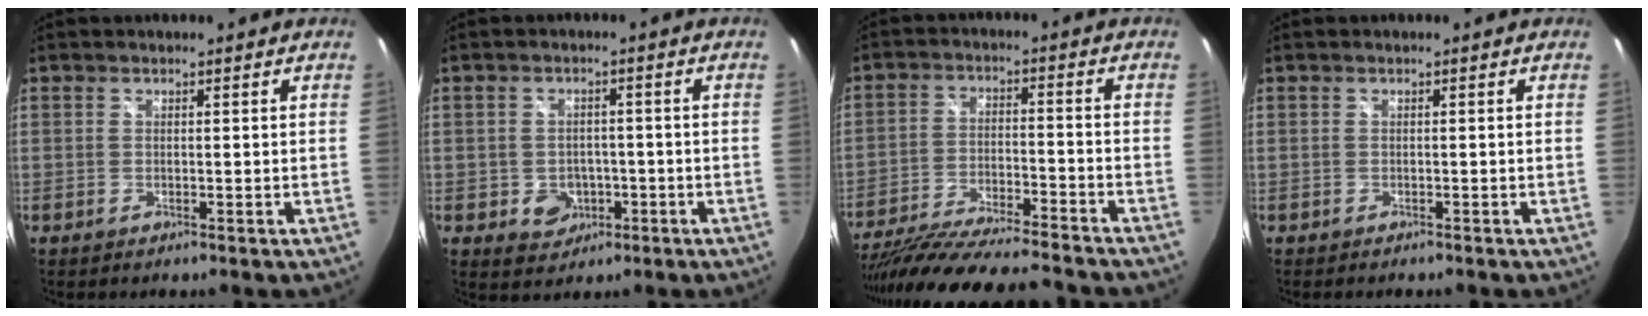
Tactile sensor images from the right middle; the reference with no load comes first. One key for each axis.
{"total": 5.3, "fx": -1.8, "fy": 4.7, "fz": 1.8, "tx": -0.045, "ty": 0.007, "tz": -0.011}
{"total": 21.8, "fx": -19.0, "fy": 2.5, "fz": 10.4, "tx": -0.196, "ty": -0.046, "tz": -0.300}
{"total": 0.8, "fx": -0.7, "fy": 0.2, "fz": 0.2, "tx": -0.006, "ty": -0.001, "tz": -0.010}